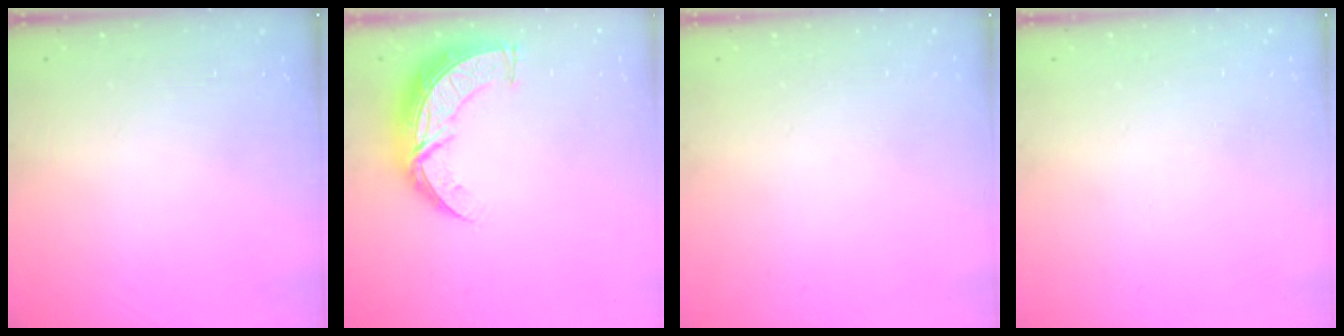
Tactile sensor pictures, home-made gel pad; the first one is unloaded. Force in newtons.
{"total": 11.2, "press": 11.2, "slide": 0.9}
{"total": 0.0}
{"total": 0.0}